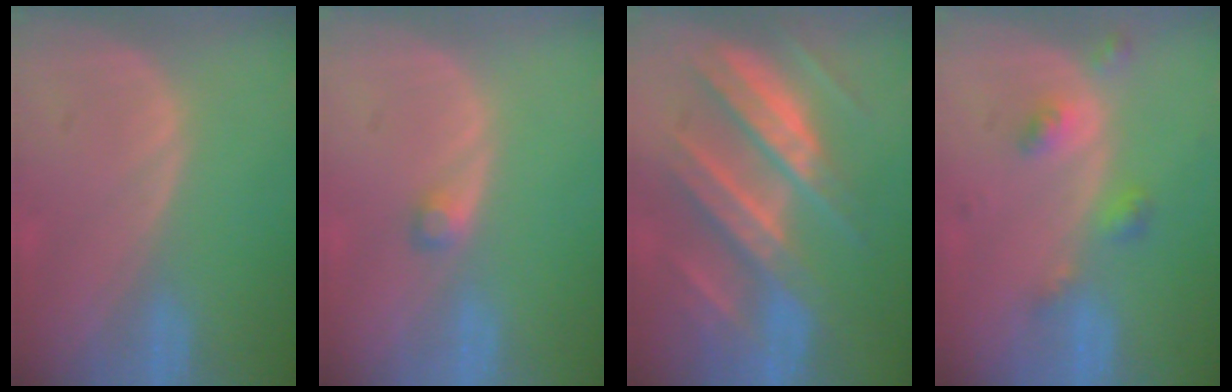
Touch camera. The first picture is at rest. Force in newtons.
{"total": 1.5, "press": 1.4, "slide": 0.2}
{"total": 11.4, "press": 11.3, "slide": 1.0}
{"total": 4.4, "press": 3.9, "slide": 1.9}